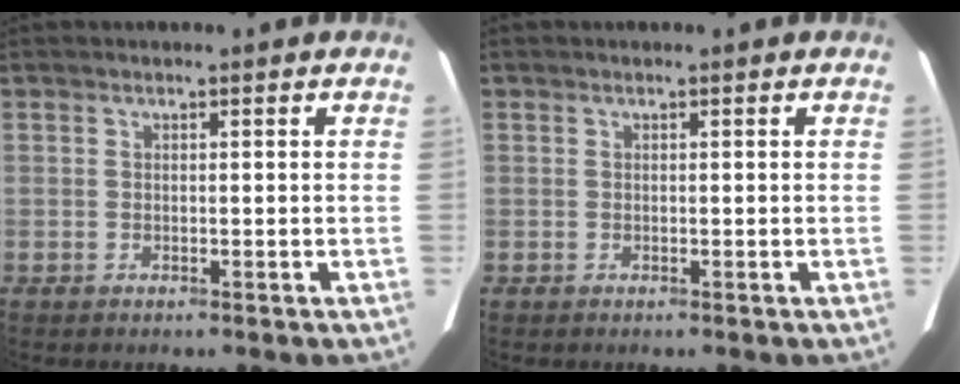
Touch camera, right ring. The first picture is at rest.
{"total": 0.0}